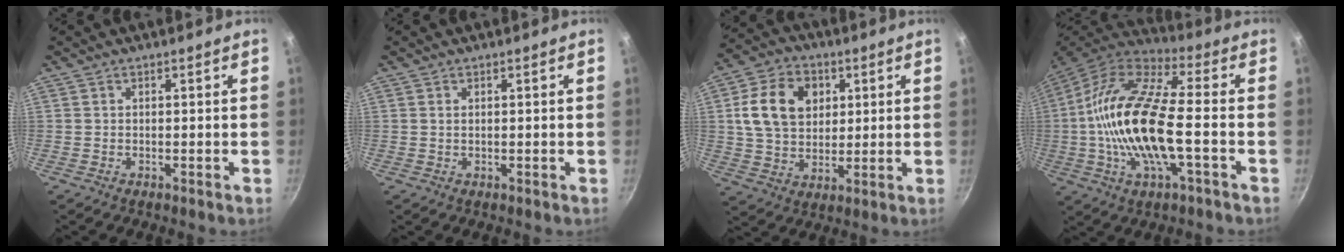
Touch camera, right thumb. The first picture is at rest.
{"total": 0.6, "force": [0.2, 0.3, 0.5], "torque": [-0.009, 0.000, 0.003]}
{"total": 14.2, "force": [3.6, 10.7, 8.6], "torque": [-0.135, 0.002, 0.058]}
{"total": 20.6, "force": [-2.6, 7.5, 19.0], "torque": [-0.377, 0.028, -0.065]}